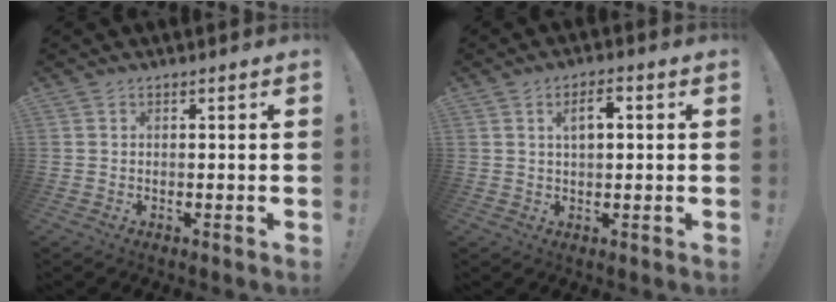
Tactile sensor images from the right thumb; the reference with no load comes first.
{"total": 4.8, "force": [1.1, 2.3, 4.0], "torque": [-0.052, 0.001, 0.010]}